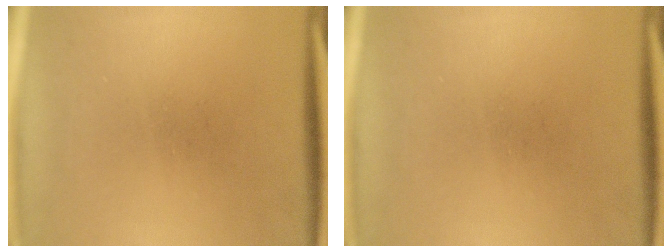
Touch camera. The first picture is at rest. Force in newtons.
{"total": 0.0}